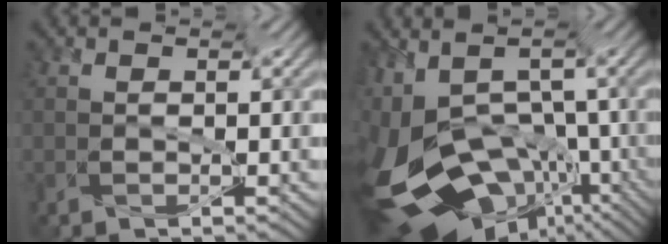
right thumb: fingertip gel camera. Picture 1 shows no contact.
{"total": 16.3, "force": [-6.9, 10.2, 10.6], "torque": [-0.242, -0.022, -0.091]}